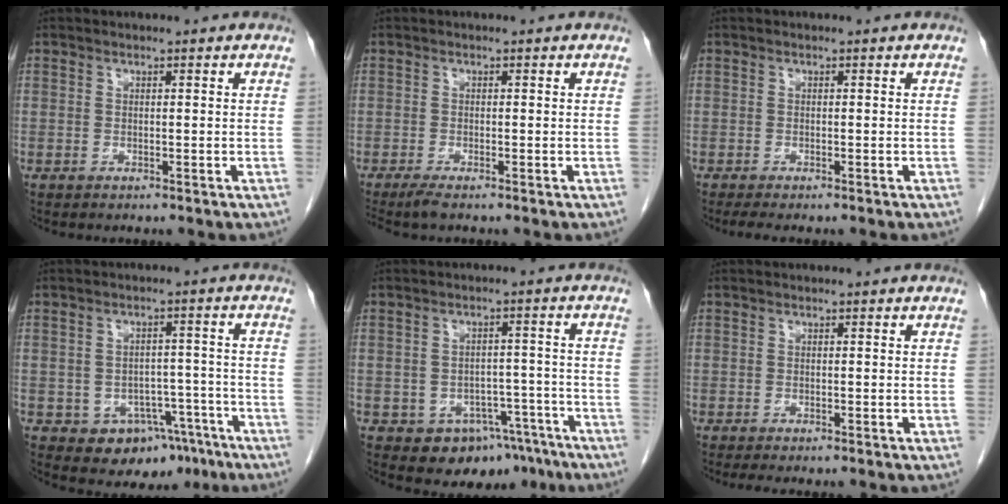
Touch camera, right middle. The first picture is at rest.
{"total": 2.1, "force": [-1.7, 0.0, 1.3], "torque": [-0.030, -0.008, -0.033]}
{"total": 2.7, "force": [-2.2, 0.3, 1.5], "torque": [-0.024, -0.008, -0.029]}
{"total": 8.1, "force": [-4.7, 5.6, 3.4], "torque": [-0.031, 0.021, -0.057]}
{"total": 8.5, "force": [-5.7, 5.6, 2.9], "torque": [-0.017, 0.024, -0.072]}
{"total": 2.5, "force": [-2.0, 0.4, 1.3], "torque": [-0.018, -0.006, -0.026]}